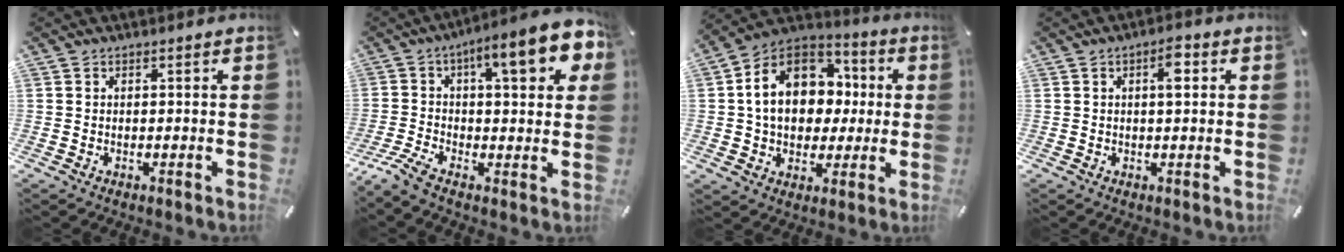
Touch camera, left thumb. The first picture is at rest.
{"total": 16.4, "force": [4.6, 5.6, 14.7], "torque": [-0.211, -0.021, 0.067]}
{"total": 16.6, "force": [1.8, 13.3, 9.8], "torque": [-0.182, 0.004, 0.035]}
{"total": 4.1, "force": [1.2, 1.3, 3.7], "torque": [-0.053, -0.001, 0.012]}